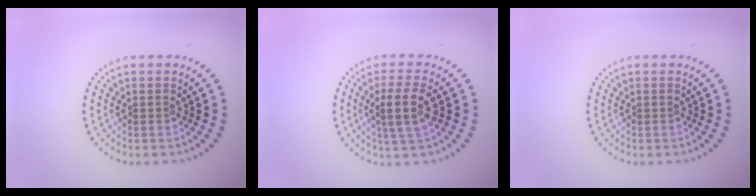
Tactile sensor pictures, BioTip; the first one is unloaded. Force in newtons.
{"total": 4.1, "press": 3.8, "slide": 1.5}
{"total": 0.0}